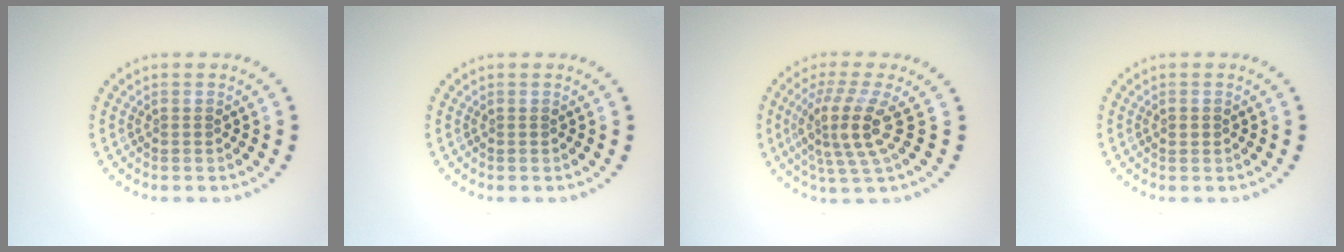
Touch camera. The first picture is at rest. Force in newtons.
{"total": 0.0}
{"total": 4.4, "press": 3.3, "slide": 2.9}
{"total": 0.9, "press": 0.9, "slide": 0.1}